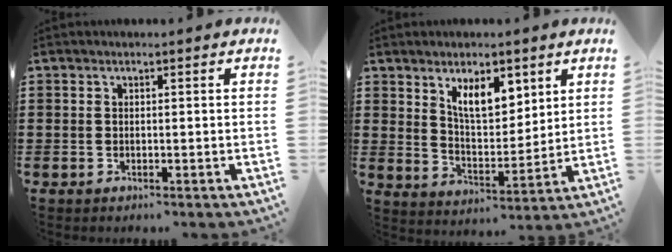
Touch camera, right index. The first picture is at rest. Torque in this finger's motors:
{"motor_torque": [0.36, 0.14, 0.23, 0.18]}